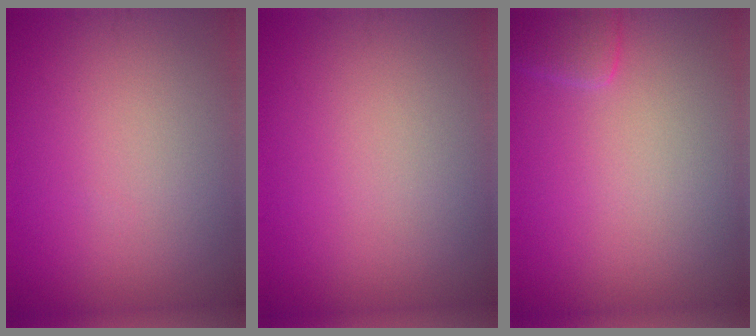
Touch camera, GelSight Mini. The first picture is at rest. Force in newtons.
{"total": 0.0}
{"total": 1.7, "press": 1.7, "slide": 0.2}